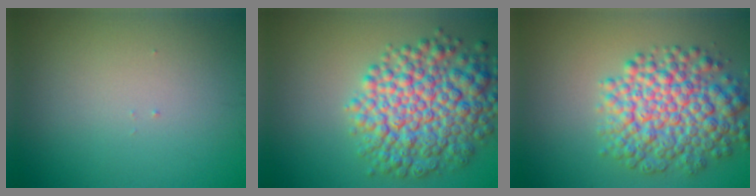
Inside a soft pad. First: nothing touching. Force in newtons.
{"total": 9.1, "press": 9.1, "slide": 0.3}
{"total": 8.0, "press": 8.0, "slide": 0.2}